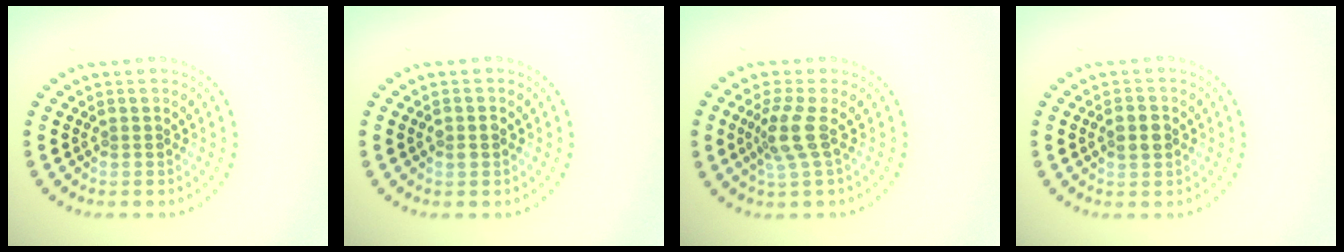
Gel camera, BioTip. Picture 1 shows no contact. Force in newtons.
{"total": 1.3, "press": 1.3, "slide": 0.1}
{"total": 2.8, "press": 2.1, "slide": 1.8}
{"total": 2.4, "press": 2.4, "slide": 0.0}